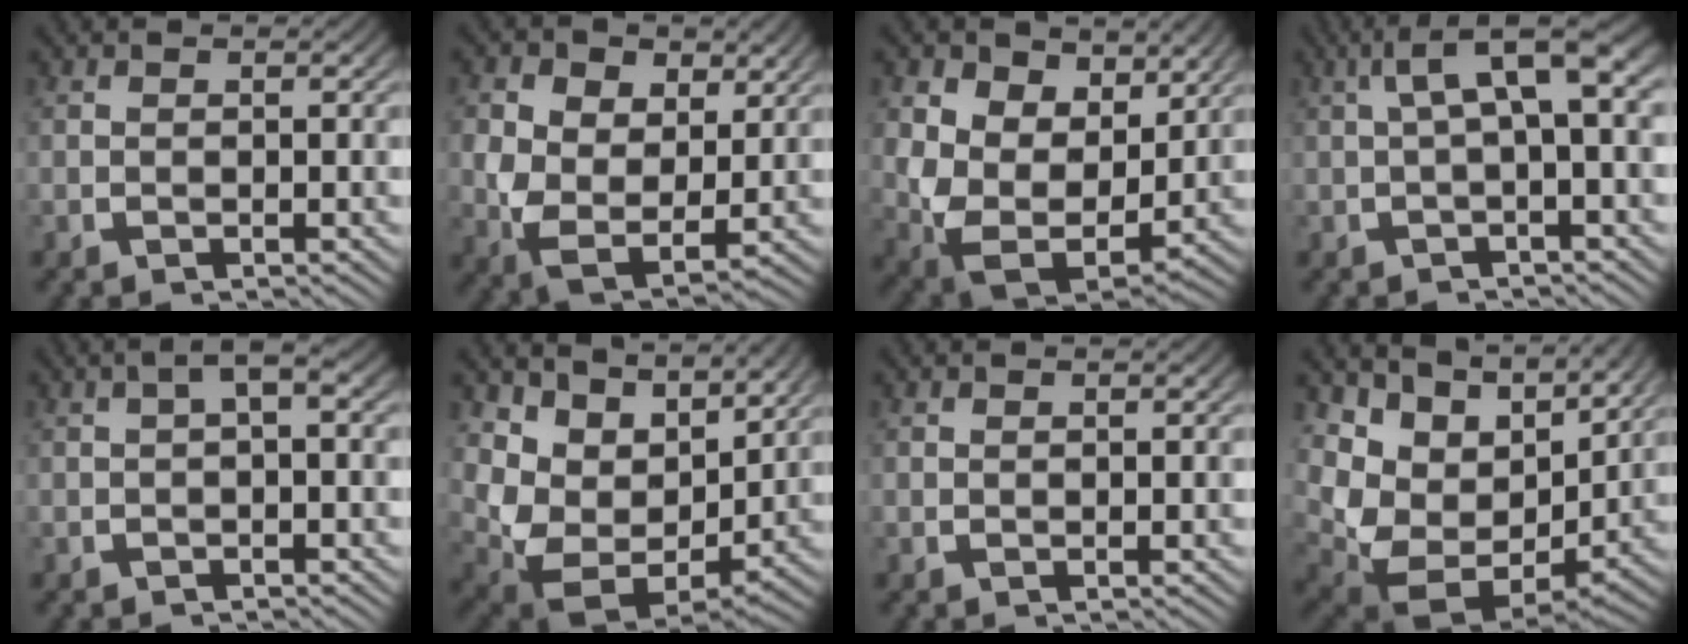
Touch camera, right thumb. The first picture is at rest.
{"total": 8.6, "force": [-0.6, 6.6, 5.5], "torque": [-0.142, -0.058, 0.011]}
{"total": 11.7, "force": [-1.2, 9.2, 7.2], "torque": [-0.191, -0.077, 0.005]}
{"total": 6.4, "force": [2.0, 2.6, 5.5], "torque": [-0.070, 0.038, 0.016]}
{"total": 2.4, "force": [0.4, 0.9, 2.2], "torque": [-0.036, 0.011, 0.002]}
{"total": 10.4, "force": [-0.3, 7.6, 7.1], "torque": [-0.176, -0.053, 0.013]}
{"total": 0.0}
{"total": 11.9, "force": [-0.2, 8.6, 8.2], "torque": [-0.191, -0.049, 0.017]}